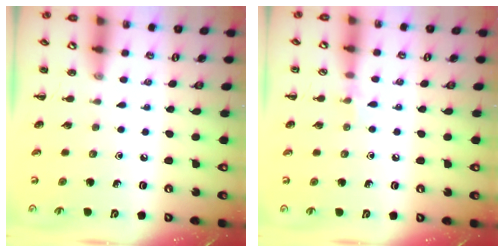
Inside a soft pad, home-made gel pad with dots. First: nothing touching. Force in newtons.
{"total": 4.6, "press": 4.3, "slide": 1.7}